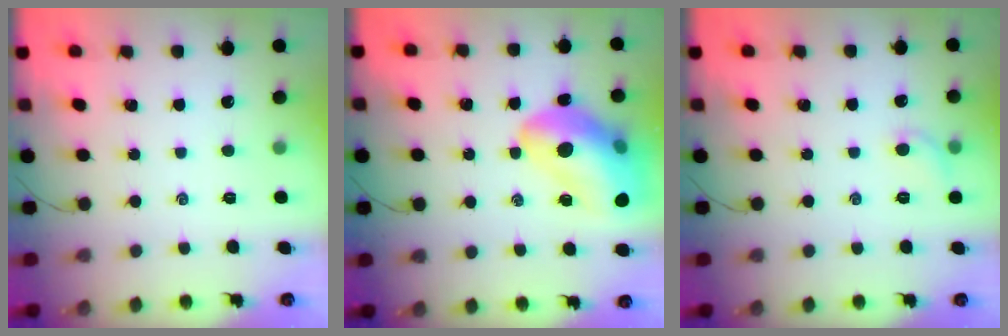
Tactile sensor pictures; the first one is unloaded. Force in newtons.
{"total": 21.7, "press": 21.3, "slide": 4.2}
{"total": 5.4, "press": 5.3, "slide": 1.3}